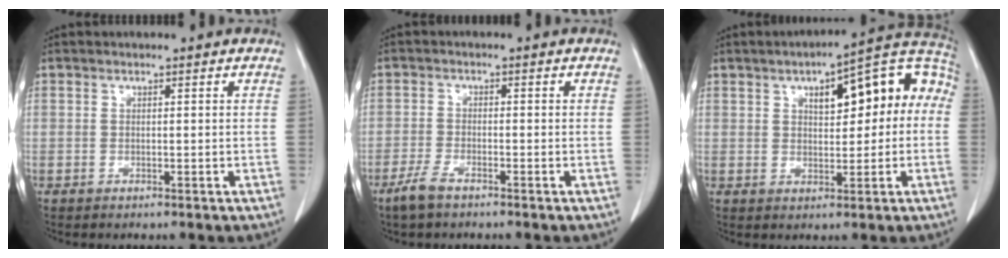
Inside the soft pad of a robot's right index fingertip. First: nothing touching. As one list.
[{"total": 3.5, "force": [-2.6, 0.7, 2.1], "torque": [-0.053, -0.004, -0.053]}, {"total": 14.2, "force": [2.7, 5.4, 12.9], "torque": [-0.166, 0.047, 0.033]}]